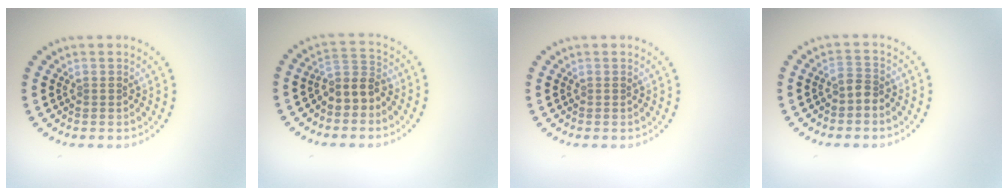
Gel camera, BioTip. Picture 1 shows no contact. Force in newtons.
{"total": 2.9, "press": 2.5, "slide": 1.5}
{"total": 0.0}
{"total": 1.6, "press": 1.2, "slide": 1.1}